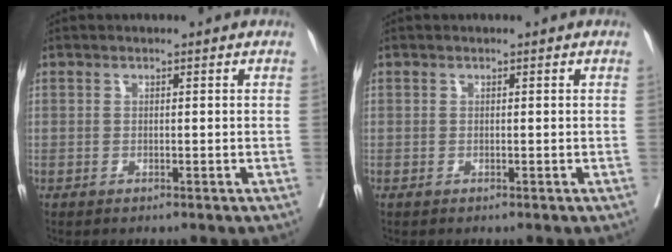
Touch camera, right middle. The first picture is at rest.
{"total": 0.0}